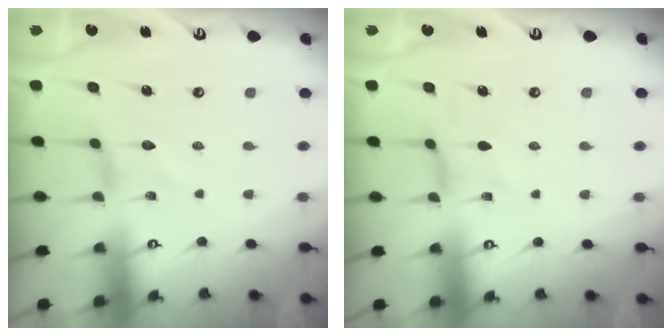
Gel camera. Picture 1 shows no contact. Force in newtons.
{"total": 0.0}